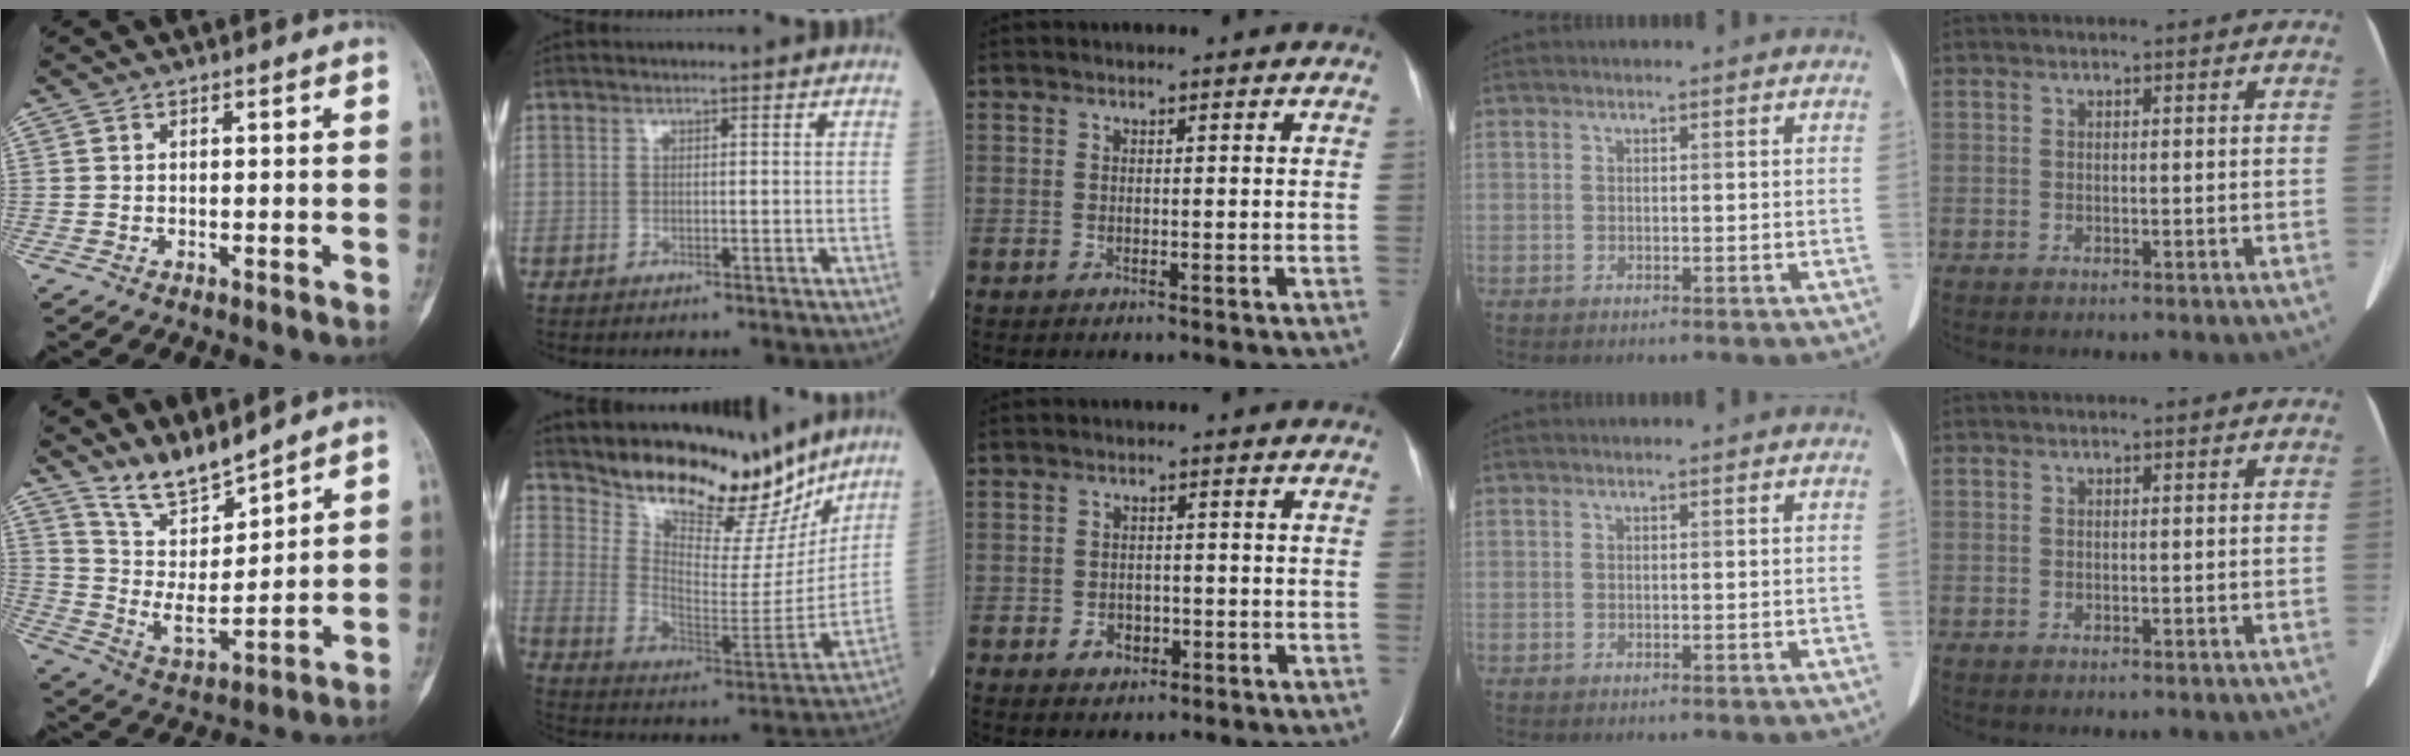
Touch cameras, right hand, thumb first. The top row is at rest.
{"thumb": {"total": 9.4, "force": [8.4, 1.5, 3.8], "torque": [-0.058, -0.072, 0.177]}, "index": {"total": 17.7, "force": [15.1, 4.9, 7.8], "torque": [-0.126, -0.037, 0.244]}, "middle": {"total": 2.7, "force": [-1.2, 2.0, 1.3], "torque": [-0.014, 0.005, -0.010]}}